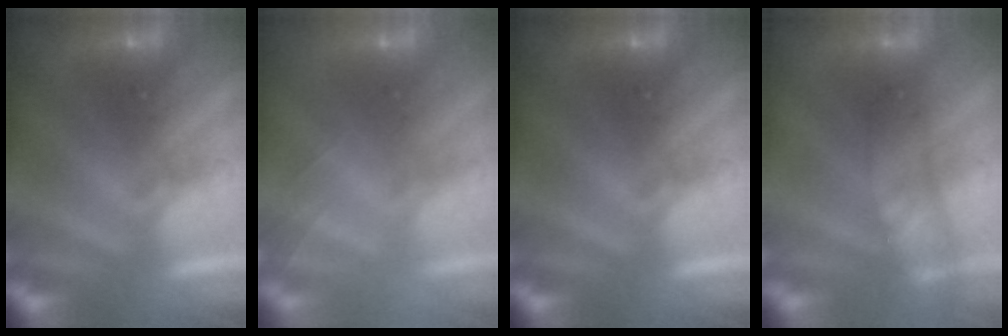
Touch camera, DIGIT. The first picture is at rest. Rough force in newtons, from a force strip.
{"total": 2.1}
{"total": 0.0}
{"total": 2.7}